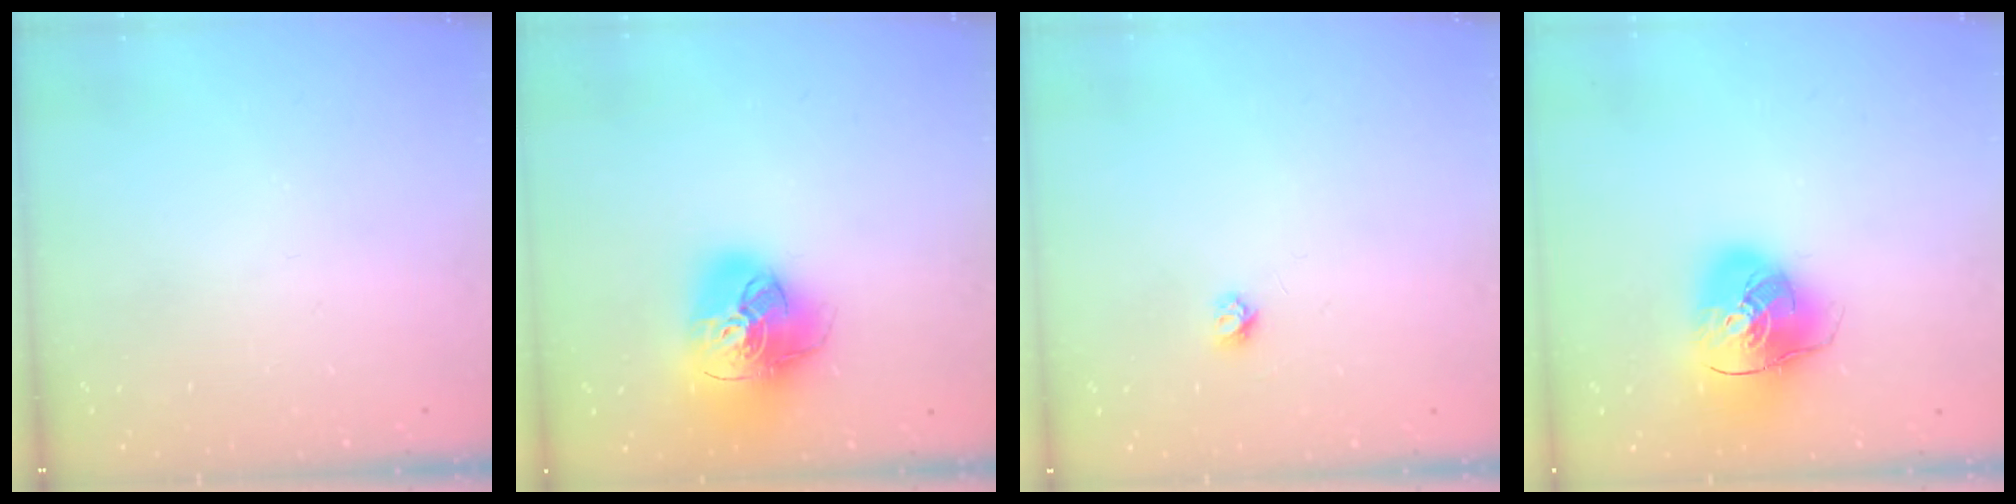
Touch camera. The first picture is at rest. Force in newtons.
{"total": 21.8, "press": 21.6, "slide": 2.6}
{"total": 3.4, "press": 3.4, "slide": 0.4}
{"total": 16.3, "press": 16.1, "slide": 2.4}